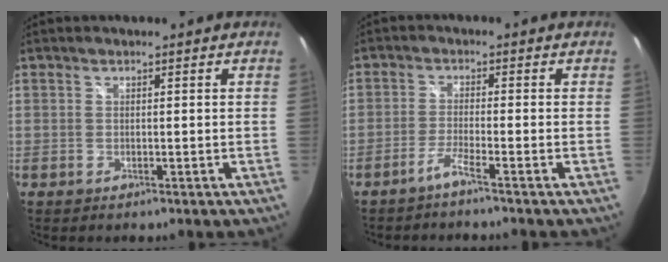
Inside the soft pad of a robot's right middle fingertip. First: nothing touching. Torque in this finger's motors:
{"motor_torque": [0.97, -0.85, 0.01, 0.05]}